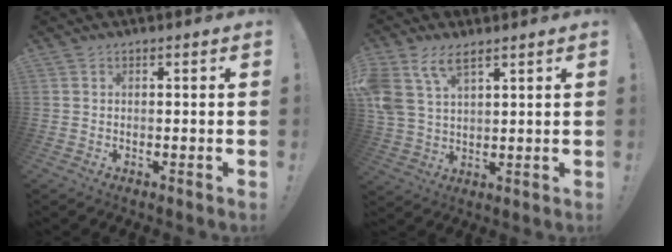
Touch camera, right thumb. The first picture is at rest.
{"total": 9.4, "force": [5.8, 4.6, 5.8], "torque": [-0.132, -0.017, 0.115]}